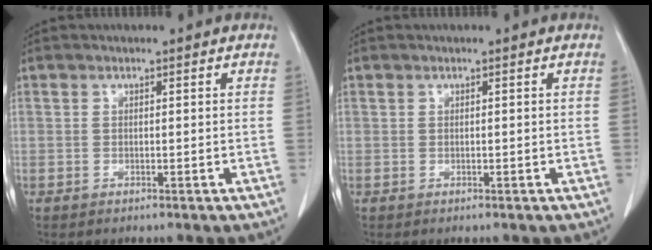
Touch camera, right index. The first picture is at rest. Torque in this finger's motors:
{"motor_torque": [0.00, 0.00, 0.00, 0.00]}